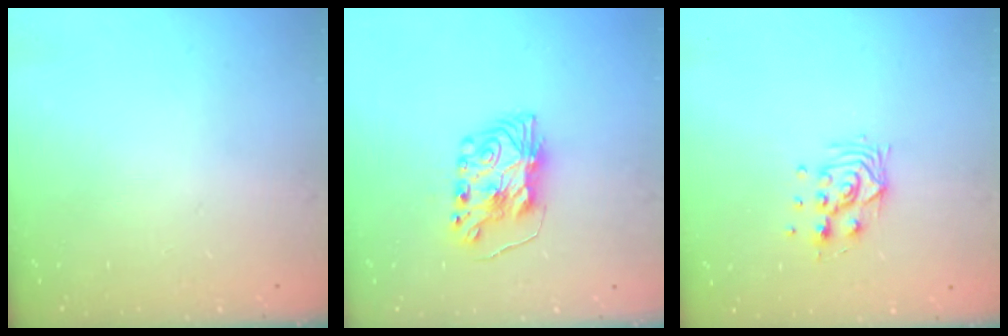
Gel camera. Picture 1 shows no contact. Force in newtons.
{"total": 8.2, "press": 8.2, "slide": 0.6}
{"total": 8.3, "press": 8.3, "slide": 0.7}